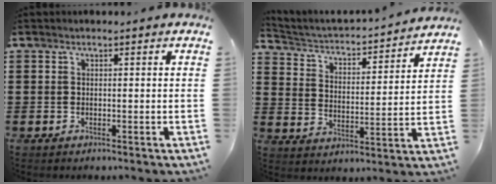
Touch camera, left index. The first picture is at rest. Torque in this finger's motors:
{"motor_torque": [0.15, 0.24, 0.04, 0.01]}